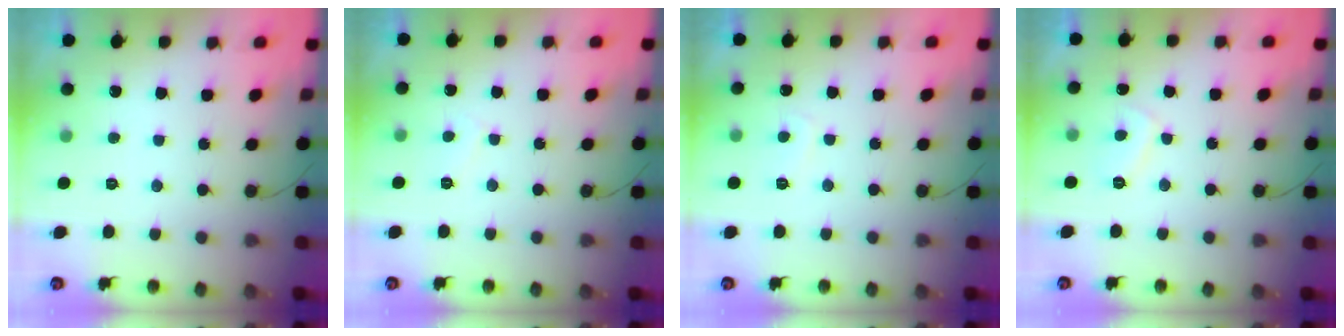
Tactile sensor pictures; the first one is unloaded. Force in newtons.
{"total": 3.4, "press": 3.4, "slide": 0.4}
{"total": 1.6, "press": 1.4, "slide": 0.7}
{"total": 2.7, "press": 2.6, "slide": 0.4}